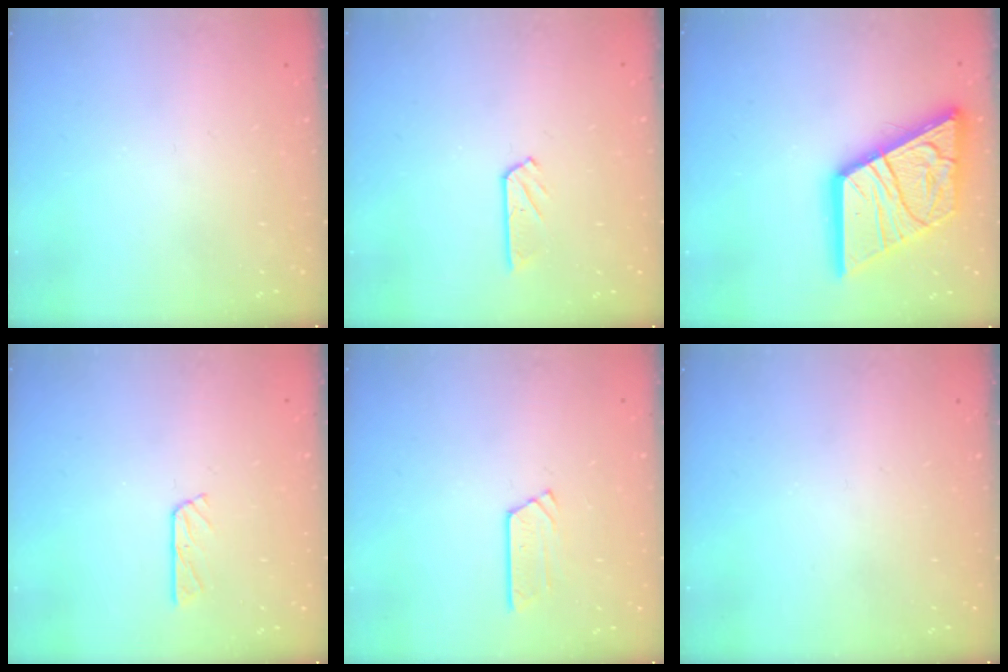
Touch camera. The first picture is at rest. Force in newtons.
{"total": 4.2, "press": 4.2, "slide": 0.3}
{"total": 27.4, "press": 27.2, "slide": 3.1}
{"total": 3.8, "press": 3.8, "slide": 0.5}
{"total": 4.9, "press": 4.9, "slide": 0.5}
{"total": 0.0}